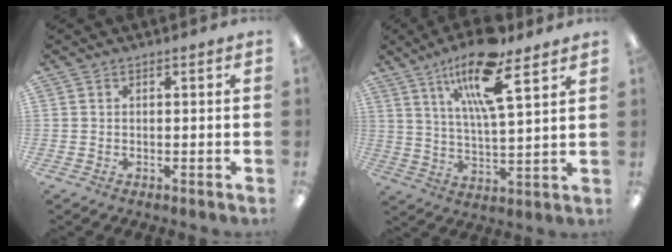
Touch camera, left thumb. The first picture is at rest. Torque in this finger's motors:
{"motor_torque": [0.40, 0.37, 1.17, -1.60, 0.17]}